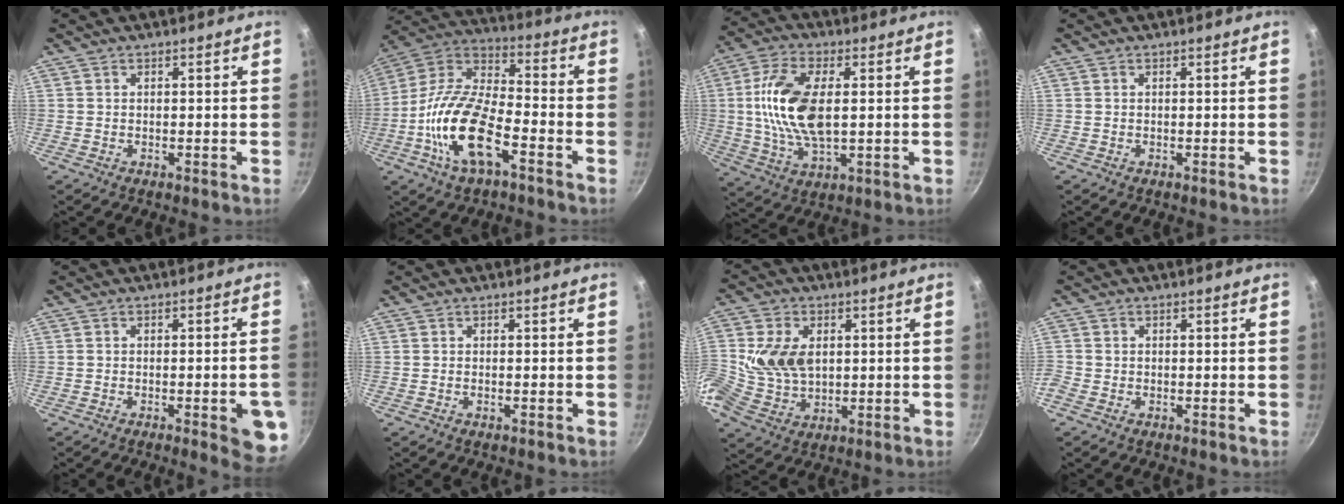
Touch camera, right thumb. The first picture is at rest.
{"total": 18.3, "force": [-7.1, 8.0, 14.9], "torque": [-0.279, 0.046, -0.154]}
{"total": 14.8, "force": [1.5, 7.4, 12.8], "torque": [-0.247, 0.006, 0.025]}
{"total": 0.0}
{"total": 8.4, "force": [-2.8, 2.4, 7.6], "torque": [-0.065, 0.012, -0.032]}
{"total": 0.6, "force": [-0.2, 0.2, 0.5], "torque": [-0.009, 0.002, -0.005]}
{"total": 10.4, "force": [1.4, 7.5, 7.1], "torque": [-0.118, -0.005, 0.025]}
{"total": 1.4, "force": [-0.7, 1.1, 0.4], "torque": [-0.013, 0.001, -0.019]}